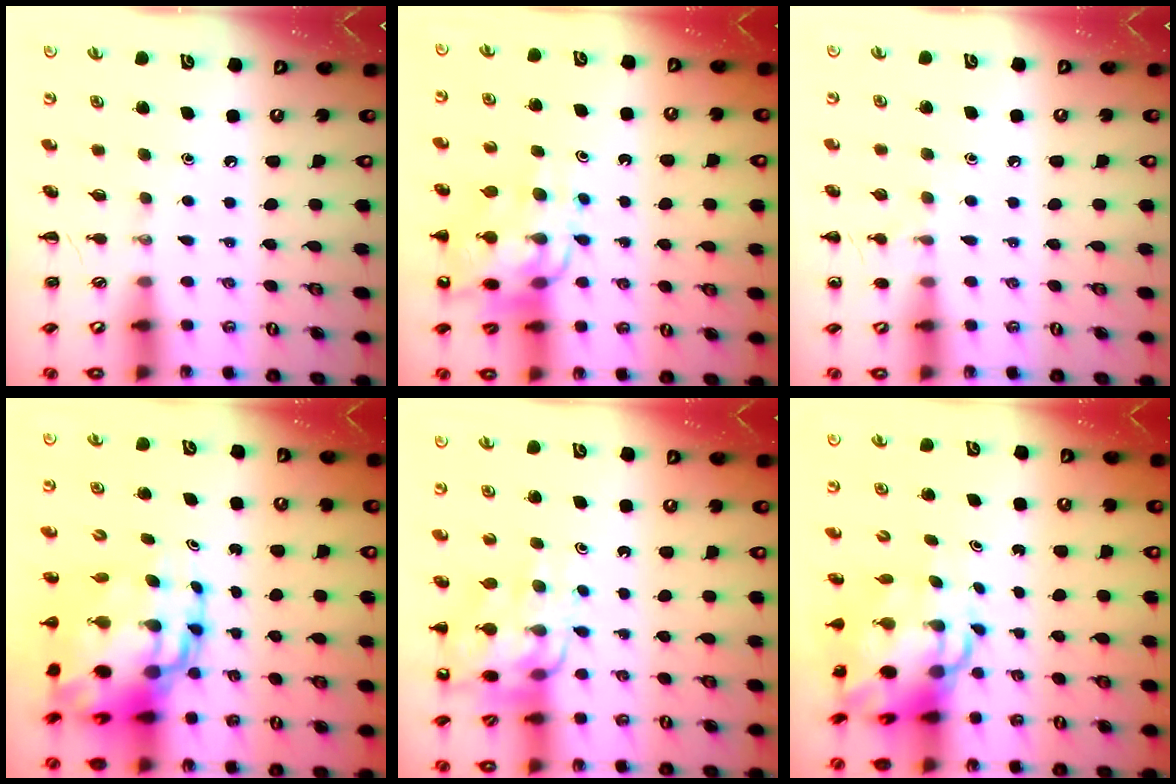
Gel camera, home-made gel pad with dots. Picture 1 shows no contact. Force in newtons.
{"total": 12.6, "press": 12.1, "slide": 3.4}
{"total": 5.9, "press": 5.7, "slide": 1.7}
{"total": 18.9, "press": 18.1, "slide": 5.4}
{"total": 12.6, "press": 12.3, "slide": 2.7}
{"total": 9.4, "press": 9.0, "slide": 2.7}